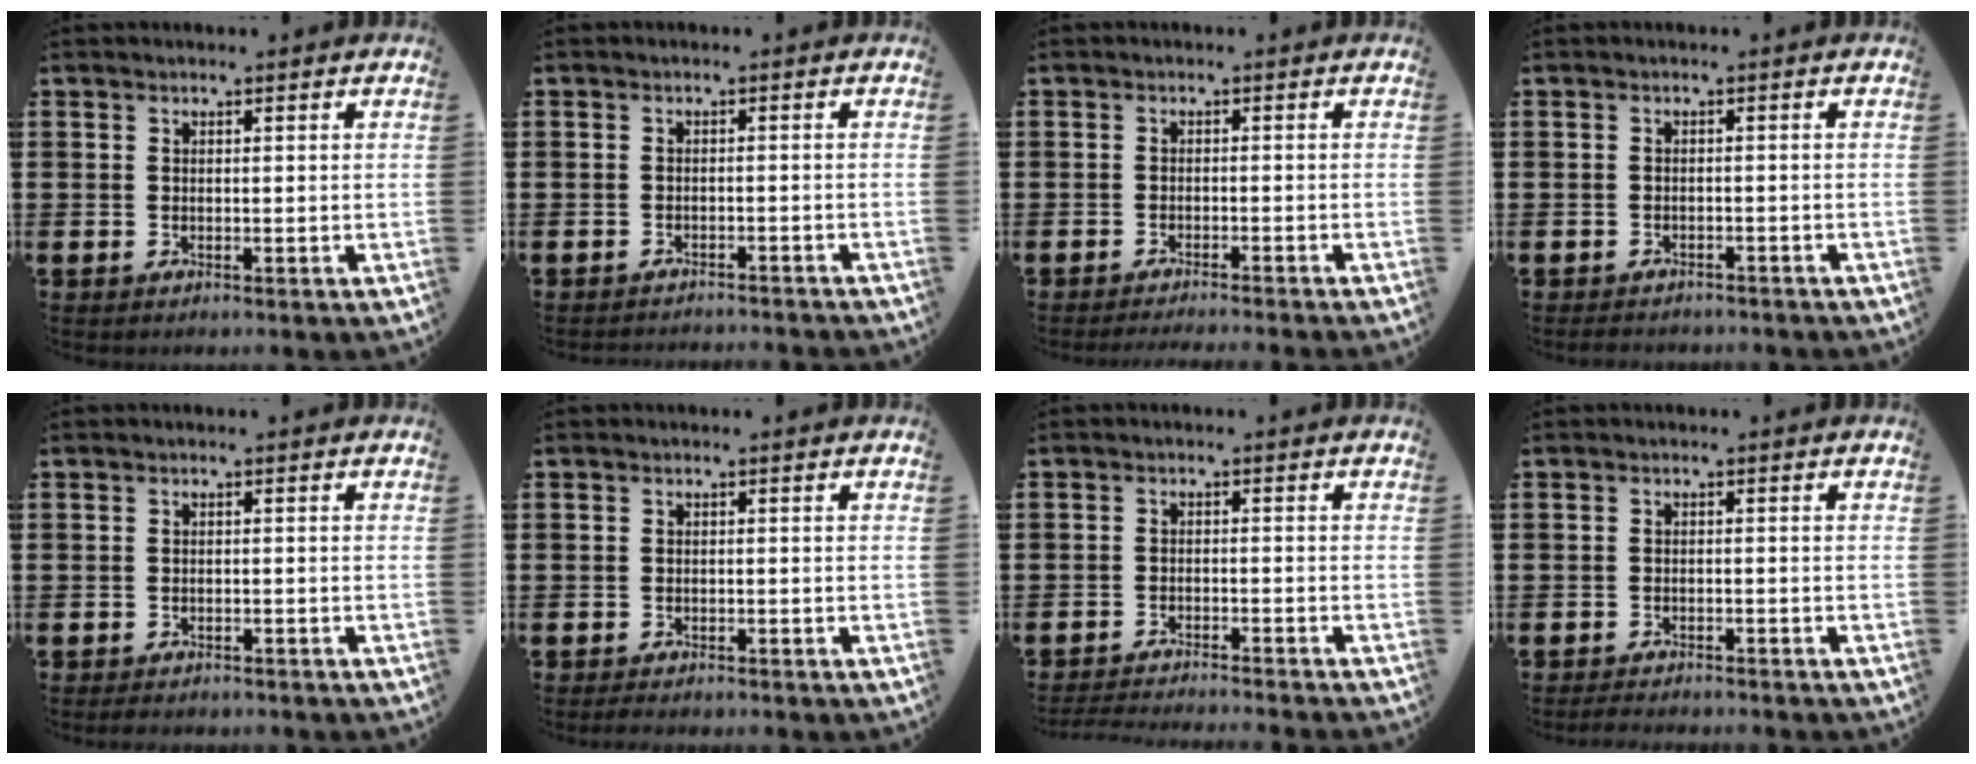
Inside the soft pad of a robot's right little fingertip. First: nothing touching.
{"total": 1.3, "force": [-1.2, -0.2, -0.1], "torque": [0.000, 0.003, -0.026]}
{"total": 1.1, "force": [-1.1, -0.3, 0.1], "torque": [-0.001, 0.001, -0.021]}
{"total": 1.2, "force": [-1.2, 0.1, 0.0], "torque": [-0.004, 0.001, -0.026]}
{"total": 1.1, "force": [-1.1, 0.1, 0.1], "torque": [-0.006, 0.001, -0.023]}
{"total": 0.9, "force": [-0.9, 0.1, 0.2], "torque": [-0.007, 0.000, -0.019]}
{"total": 2.1, "force": [-2.1, -0.3, 0.2], "torque": [-0.003, 0.002, -0.043]}
{"total": 1.5, "force": [-1.5, 0.0, 0.1], "torque": [-0.005, 0.001, -0.030]}